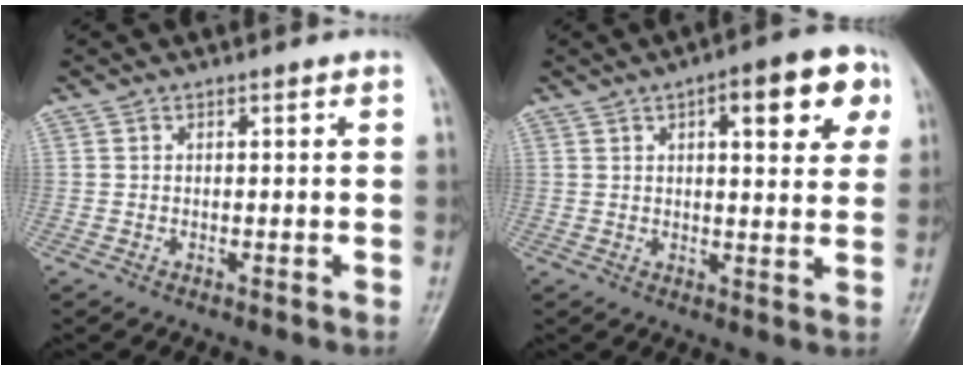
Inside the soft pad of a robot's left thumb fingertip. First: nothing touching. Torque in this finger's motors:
{"motor_torque": [0.24, 0.18, 0.27, 0.05, 0.15]}